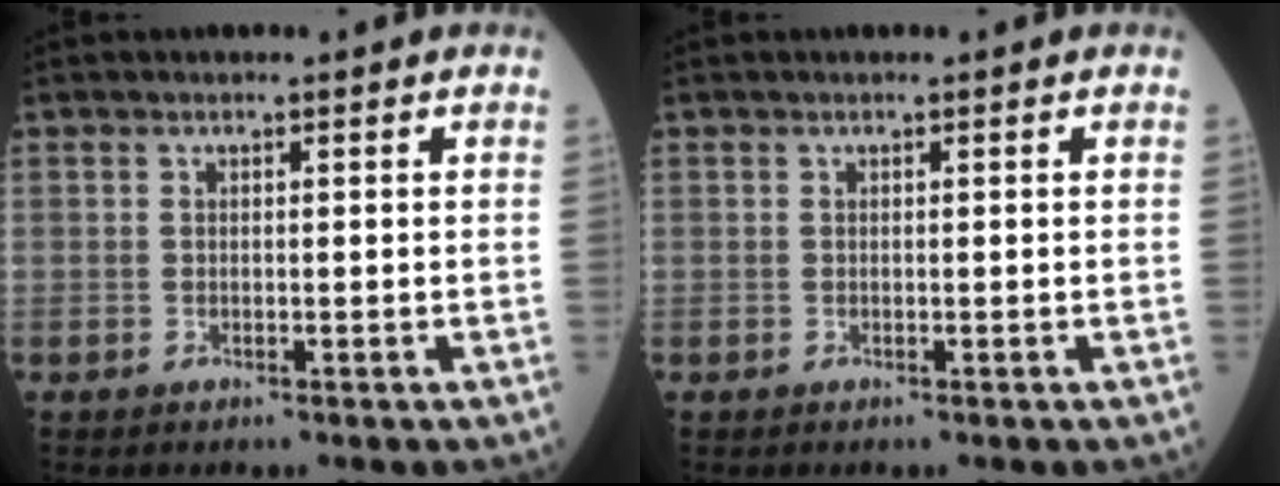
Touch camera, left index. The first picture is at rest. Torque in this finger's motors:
{"motor_torque": [0.00, 0.00, -0.03, 0.00]}